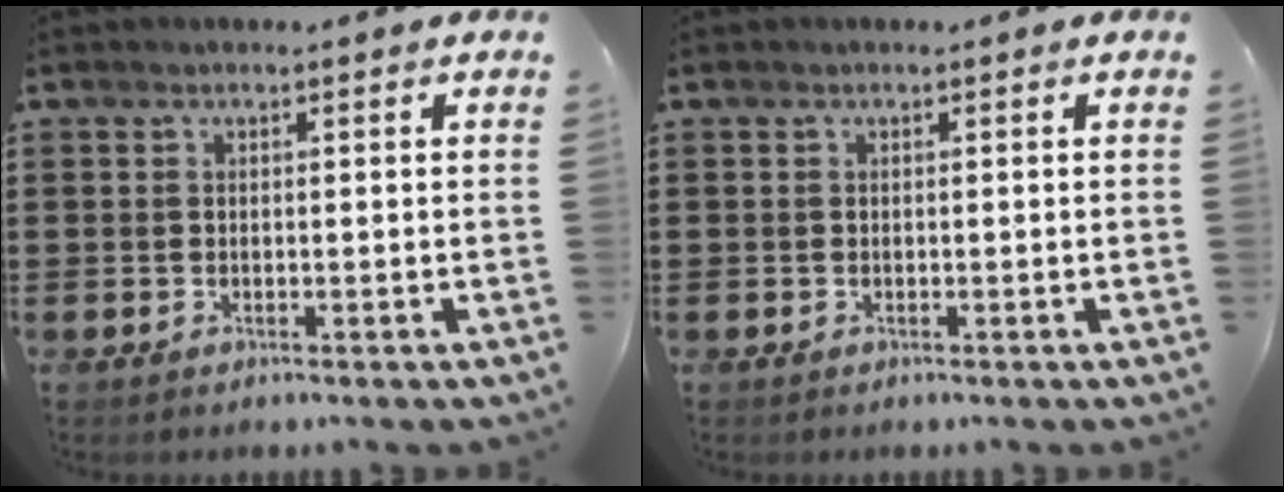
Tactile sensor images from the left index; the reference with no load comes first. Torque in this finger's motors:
{"motor_torque": [0.00, 0.00, 0.00, 0.00]}